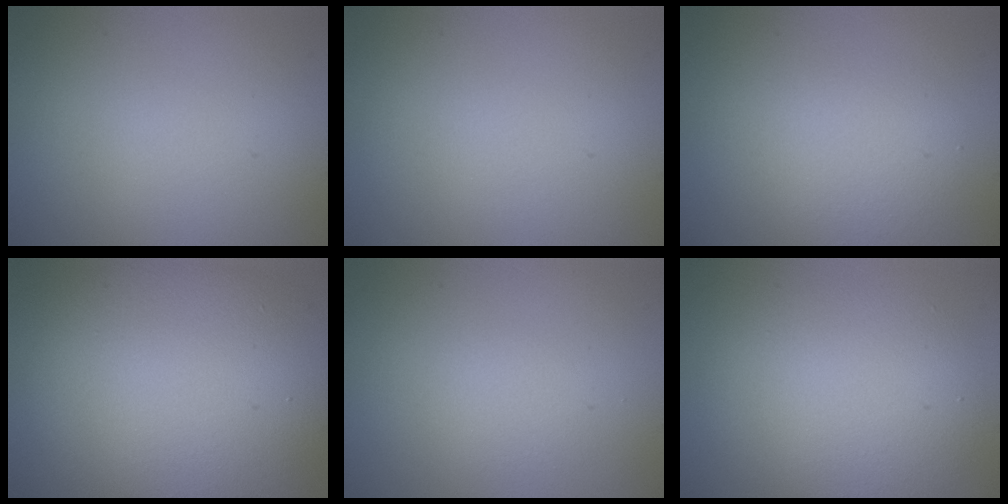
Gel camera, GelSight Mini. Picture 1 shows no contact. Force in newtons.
{"total": 0.0}
{"total": 2.8, "press": 2.8, "slide": 0.1}
{"total": 12.1, "press": 12.1, "slide": 0.6}
{"total": 1.1, "press": 1.1, "slide": 0.0}
{"total": 5.6, "press": 5.6, "slide": 0.5}